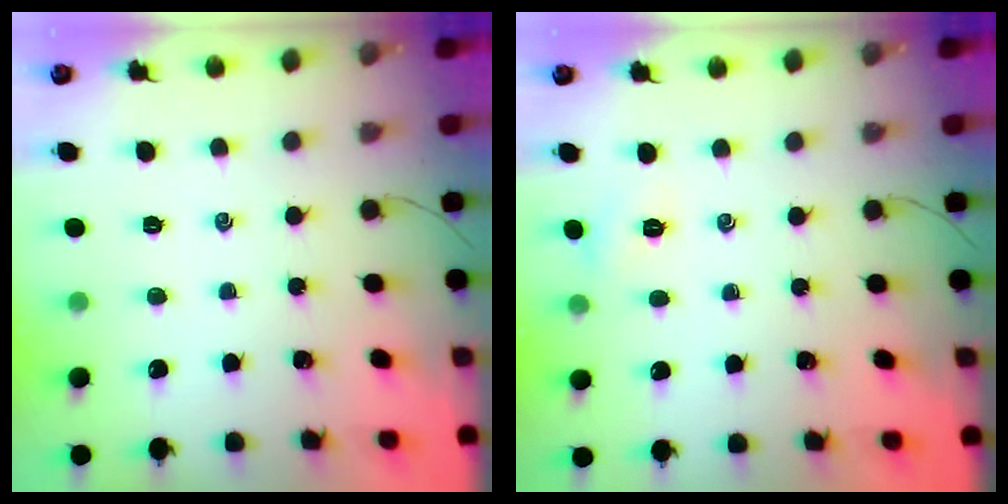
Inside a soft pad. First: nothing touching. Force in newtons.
{"total": 2.1, "press": 2.1, "slide": 0.6}